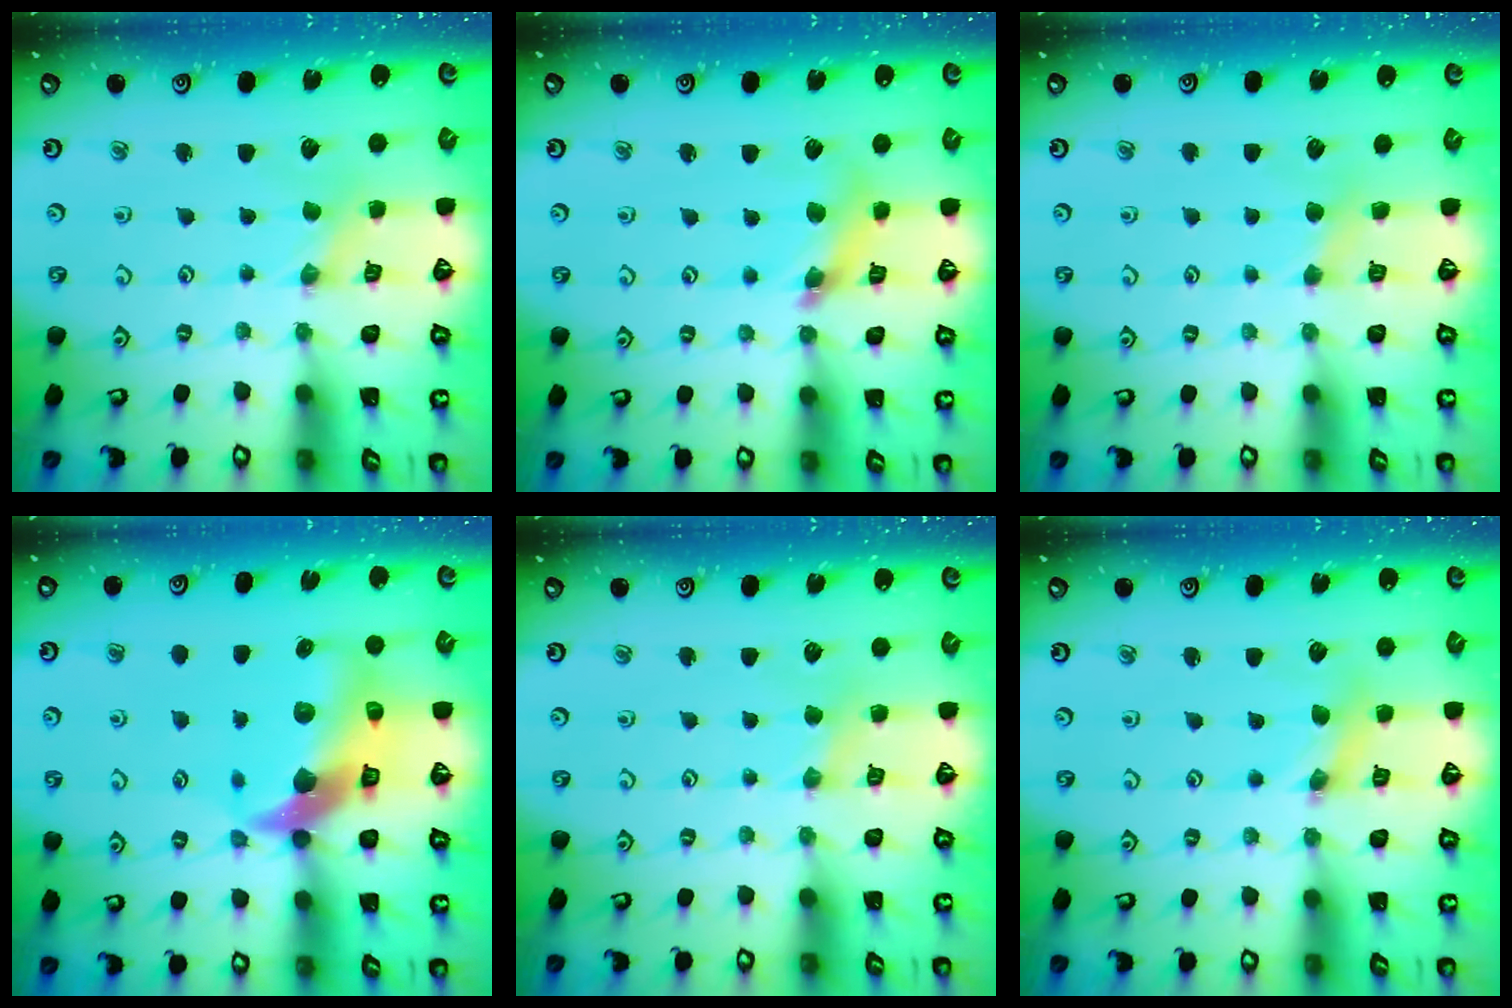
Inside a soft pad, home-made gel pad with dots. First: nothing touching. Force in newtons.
{"total": 8.3, "press": 8.3, "slide": 1.0}
{"total": 3.4, "press": 3.4, "slide": 0.5}
{"total": 13.8, "press": 13.6, "slide": 2.0}
{"total": 2.3, "press": 2.2, "slide": 0.5}
{"total": 3.0, "press": 3.0, "slide": 0.3}